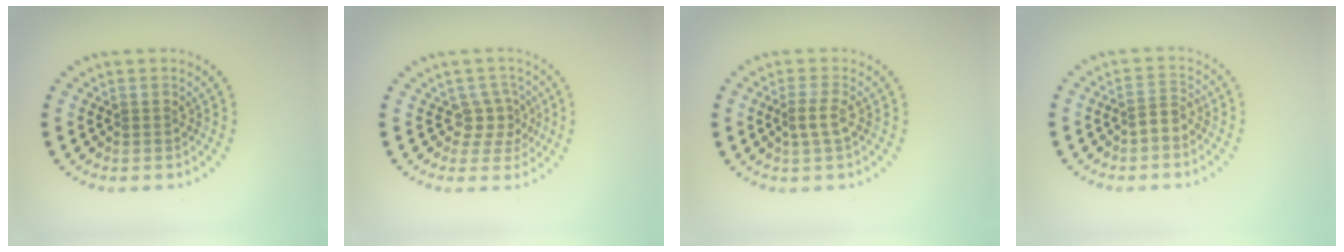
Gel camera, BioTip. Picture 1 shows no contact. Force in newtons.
{"total": 2.2, "press": 1.6, "slide": 1.5}
{"total": 1.9, "press": 1.5, "slide": 1.2}
{"total": 1.7, "press": 1.2, "slide": 1.2}